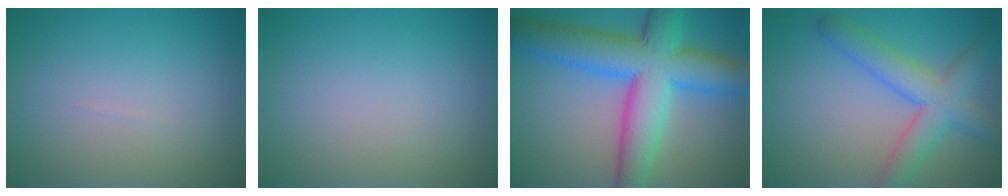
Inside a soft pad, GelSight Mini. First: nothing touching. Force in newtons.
{"total": 0.0}
{"total": 10.7, "press": 10.7, "slide": 0.3}
{"total": 5.3, "press": 5.3, "slide": 0.2}